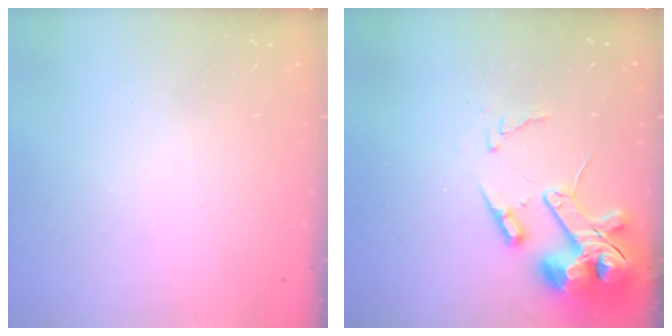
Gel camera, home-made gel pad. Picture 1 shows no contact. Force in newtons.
{"total": 14.6, "press": 14.4, "slide": 2.2}